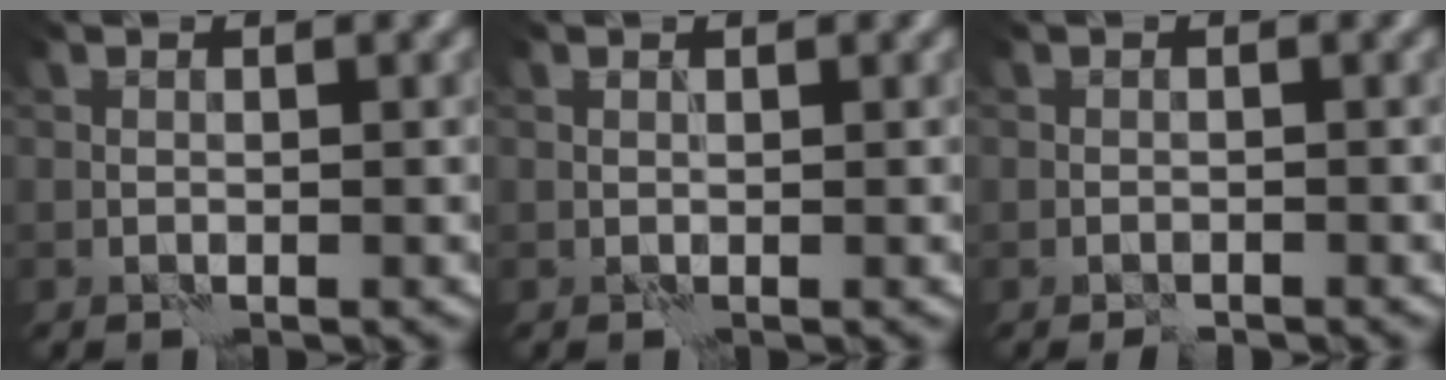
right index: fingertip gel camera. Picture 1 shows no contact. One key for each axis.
{"total": 0.0}
{"total": 0.8, "fx": -0.7, "fy": 0.2, "fz": 0.4, "tx": -0.006, "ty": 0.003, "tz": -0.014}